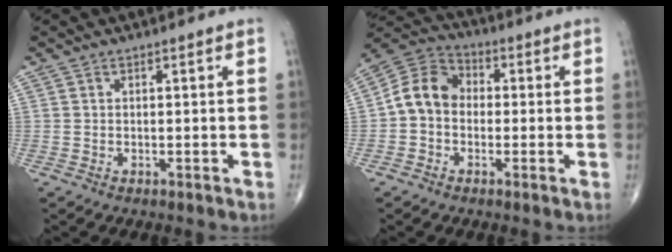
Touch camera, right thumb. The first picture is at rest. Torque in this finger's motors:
{"motor_torque": [-0.34, 0.98, 0.39, -0.74, 0.33]}